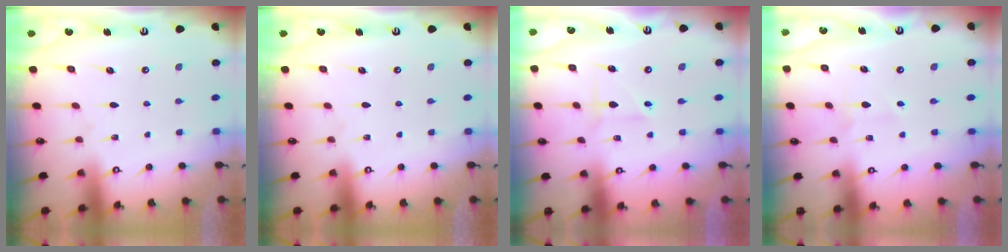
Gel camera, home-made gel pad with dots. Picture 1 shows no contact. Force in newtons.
{"total": 0.0}
{"total": 2.1, "press": 2.1, "slide": 0.6}
{"total": 2.1, "press": 2.1, "slide": 0.2}